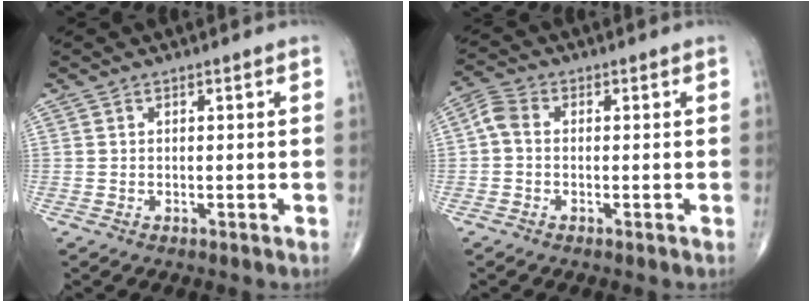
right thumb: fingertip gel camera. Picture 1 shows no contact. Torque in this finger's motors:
{"motor_torque": [0.02, -0.02, 0.06, -0.09, 0.11]}